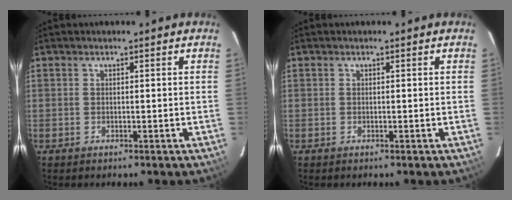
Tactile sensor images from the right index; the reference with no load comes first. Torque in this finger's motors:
{"motor_torque": [0.04, 0.06, 0.01, 0.00]}